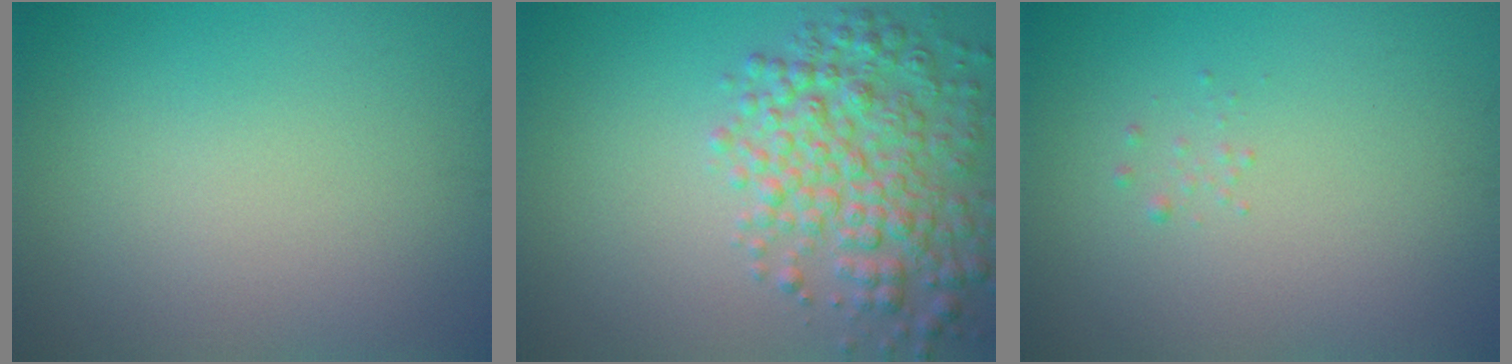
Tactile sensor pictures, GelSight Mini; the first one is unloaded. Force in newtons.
{"total": 5.8, "press": 5.8, "slide": 0.2}
{"total": 0.7, "press": 0.7, "slide": 0.1}